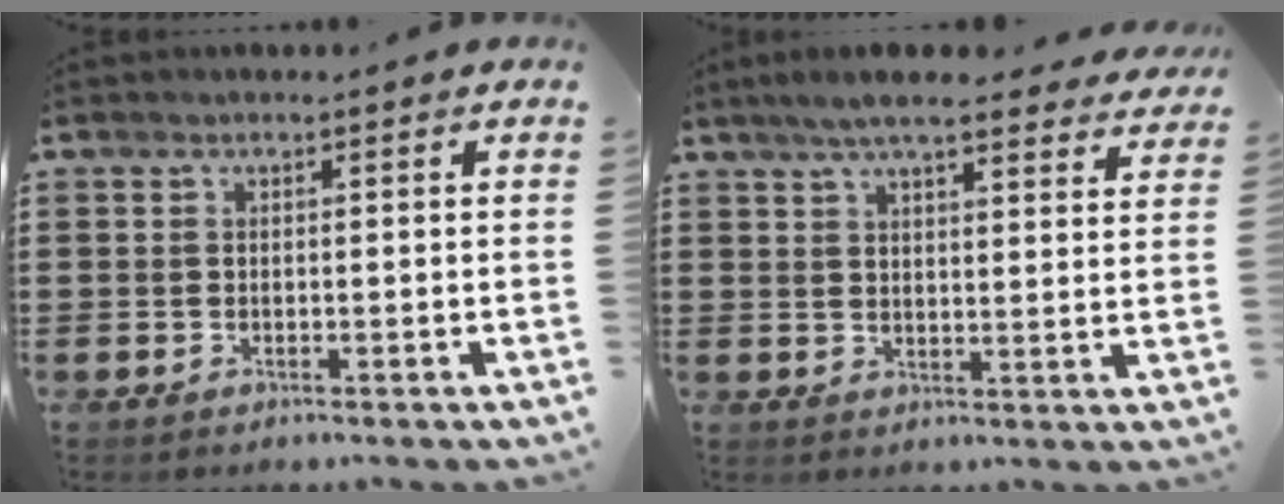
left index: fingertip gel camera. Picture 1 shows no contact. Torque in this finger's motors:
{"motor_torque": [1.86, -0.28, 0.33, -0.01]}